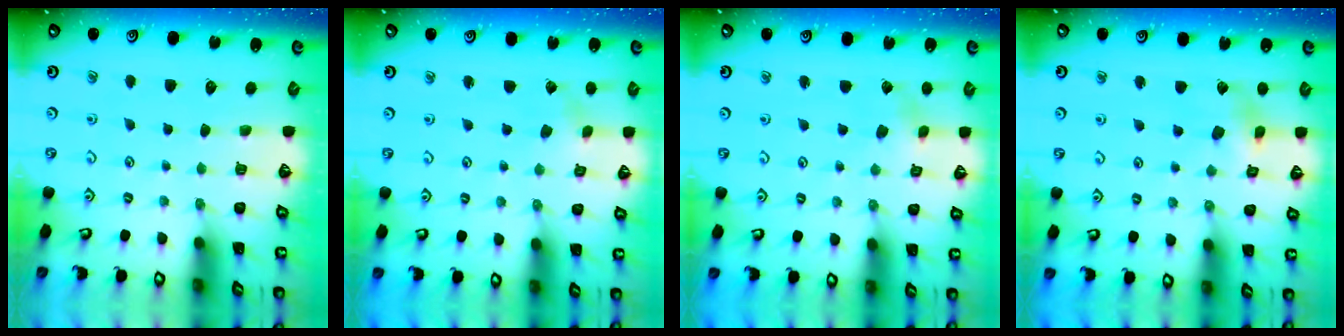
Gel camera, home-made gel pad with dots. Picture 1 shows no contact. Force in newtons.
{"total": 1.3, "press": 1.3, "slide": 0.2}
{"total": 2.5, "press": 2.5, "slide": 0.3}
{"total": 7.2, "press": 7.2, "slide": 0.9}